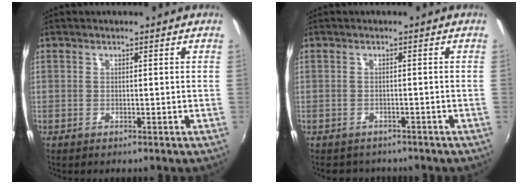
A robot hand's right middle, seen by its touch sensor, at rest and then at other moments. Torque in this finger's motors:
{"motor_torque": [0.62, -0.43, 0.15, 0.00]}